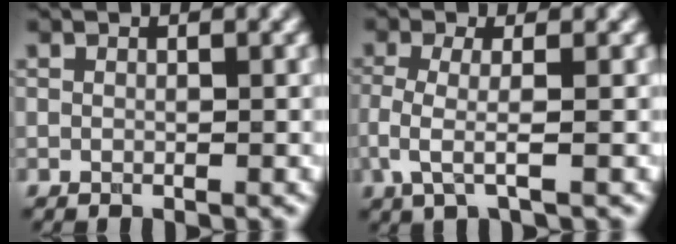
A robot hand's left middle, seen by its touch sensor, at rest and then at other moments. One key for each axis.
{"total": 2.9, "fx": -0.7, "fy": 0.7, "fz": 2.7, "tx": -0.064, "ty": -0.008, "tz": -0.017}